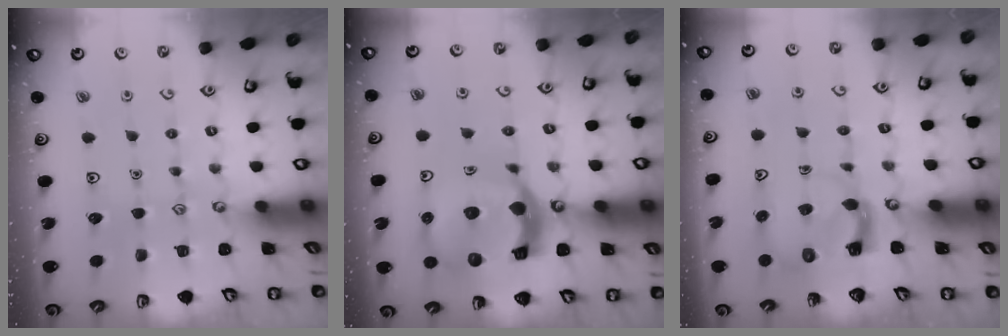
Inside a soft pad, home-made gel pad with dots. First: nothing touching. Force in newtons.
{"total": 18.6, "press": 18.5, "slide": 2.2}
{"total": 4.0, "press": 3.9, "slide": 0.4}